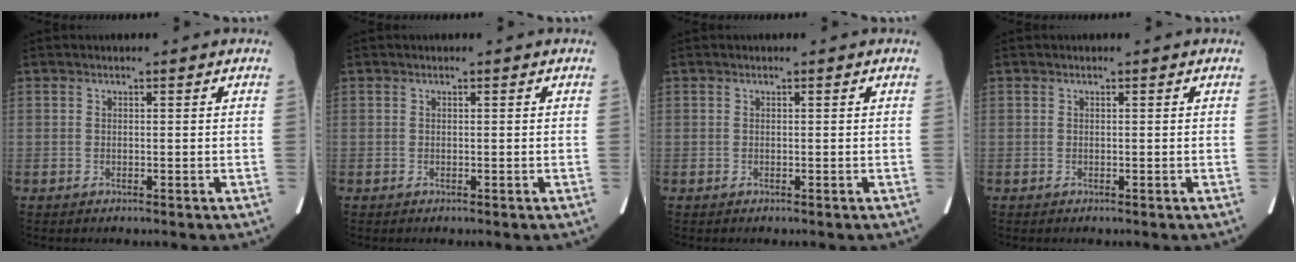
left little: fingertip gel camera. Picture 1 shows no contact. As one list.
[{"total": 0.0}, {"total": 0.0}, {"total": 0.0}]